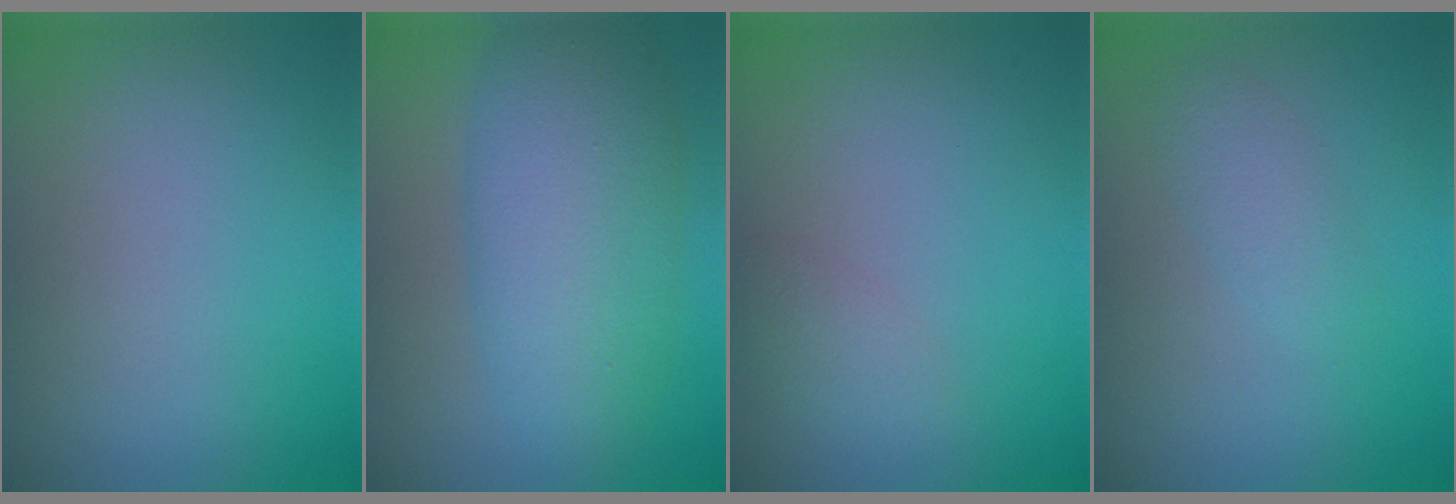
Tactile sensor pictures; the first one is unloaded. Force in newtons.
{"total": 7.2, "press": 7.2, "slide": 0.2}
{"total": 1.4, "press": 1.4, "slide": 0.1}
{"total": 1.8, "press": 1.8, "slide": 0.1}